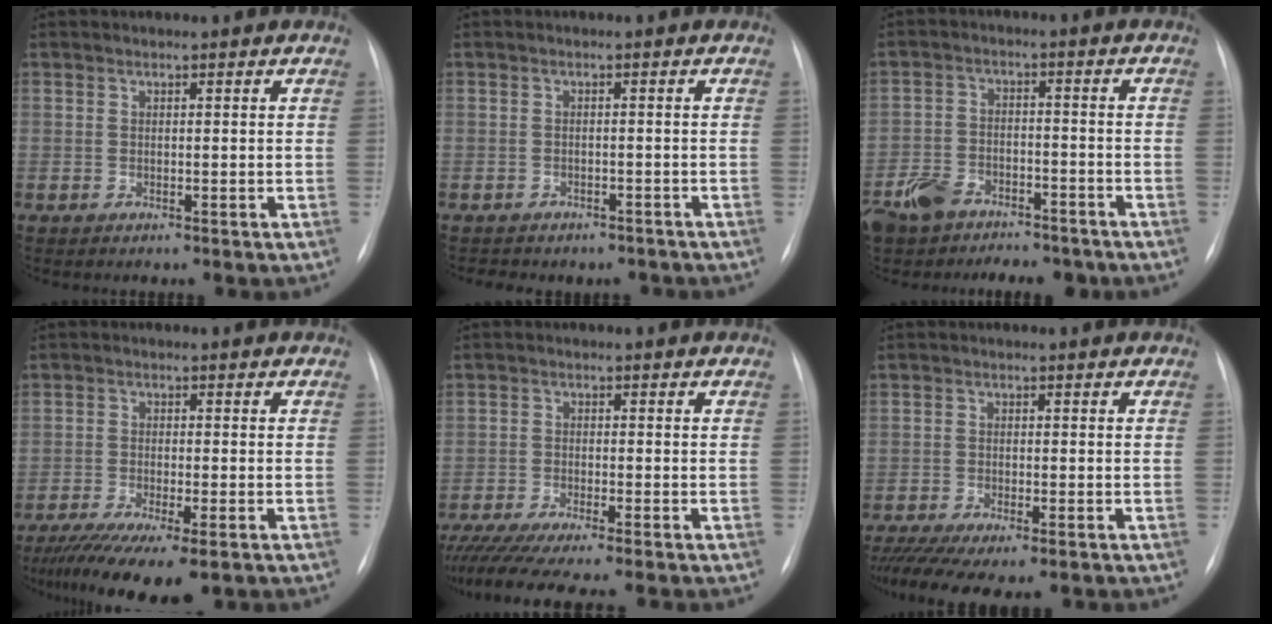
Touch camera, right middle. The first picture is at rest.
{"total": 7.0, "force": [-5.8, 3.5, 1.6], "torque": [-0.025, 0.016, -0.063]}
{"total": 11.4, "force": [-8.5, 6.0, 4.5], "torque": [-0.094, 0.008, -0.137]}
{"total": 11.6, "force": [-8.0, 2.3, 8.0], "torque": [-0.133, -0.028, -0.128]}
{"total": 12.2, "force": [-10.5, -0.1, 6.2], "torque": [-0.076, -0.030, -0.161]}
{"total": 10.4, "force": [-8.1, 2.6, 6.0], "torque": [-0.097, -0.011, -0.121]}